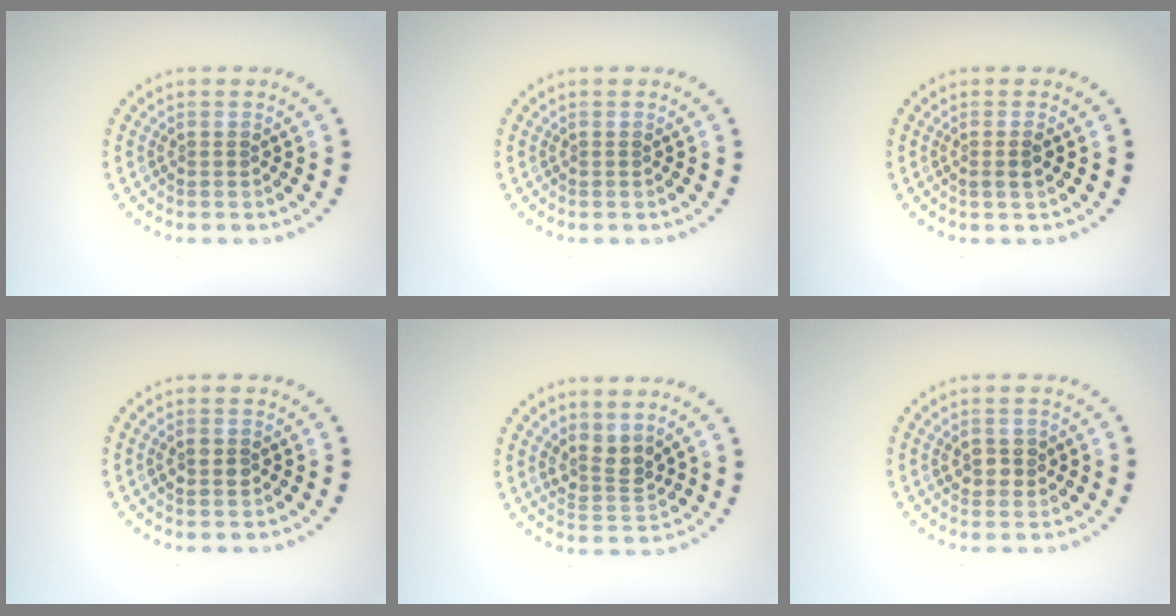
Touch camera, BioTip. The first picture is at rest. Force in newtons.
{"total": 0.0}
{"total": 1.2, "press": 1.0, "slide": 0.7}
{"total": 1.4, "press": 1.3, "slide": 0.1}
{"total": 2.4, "press": 1.9, "slide": 1.5}
{"total": 1.9, "press": 1.9, "slide": 0.5}